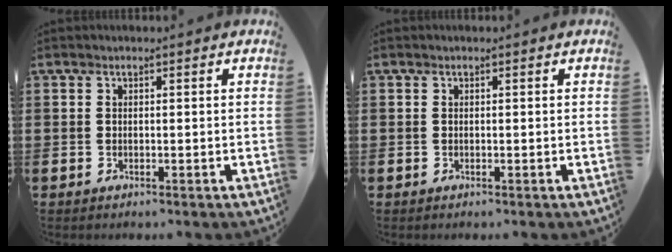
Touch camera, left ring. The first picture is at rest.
{"total": 0.0}